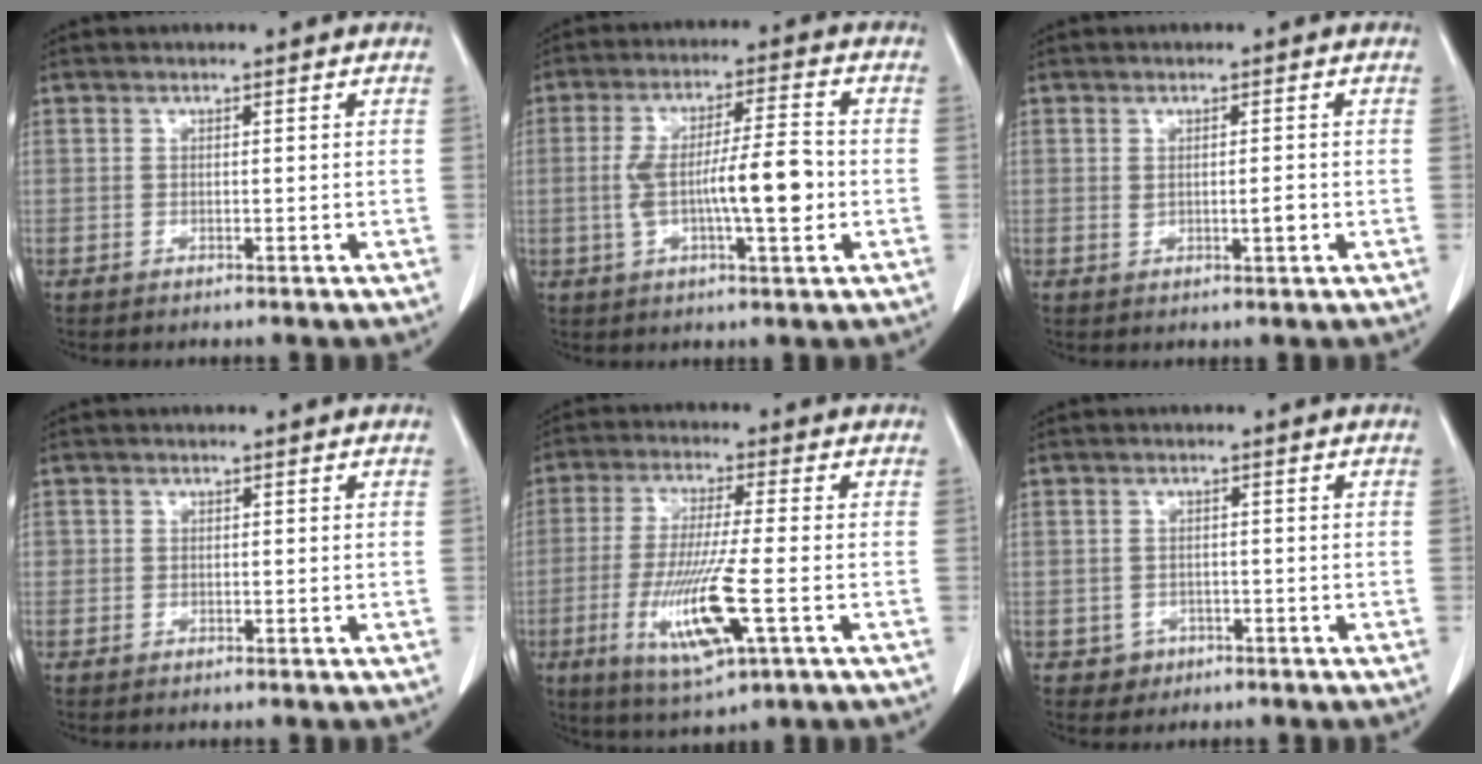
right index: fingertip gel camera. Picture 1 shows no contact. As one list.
[{"total": 10.6, "force": [-1.4, 1.5, 10.4], "torque": [-0.183, 0.010, -0.025]}, {"total": 2.2, "force": [-0.1, 0.6, 2.1], "torque": [-0.034, -0.003, 0.002]}, {"total": 0.7, "force": [0.1, 0.7, 0.1], "torque": [0.008, 0.003, -0.001]}, {"total": 12.0, "force": [-3.6, 1.0, 11.5], "torque": [-0.231, -0.024, -0.062]}, {"total": 2.6, "force": [-1.1, 2.4, 0.1], "torque": [0.006, 0.012, -0.012]}]